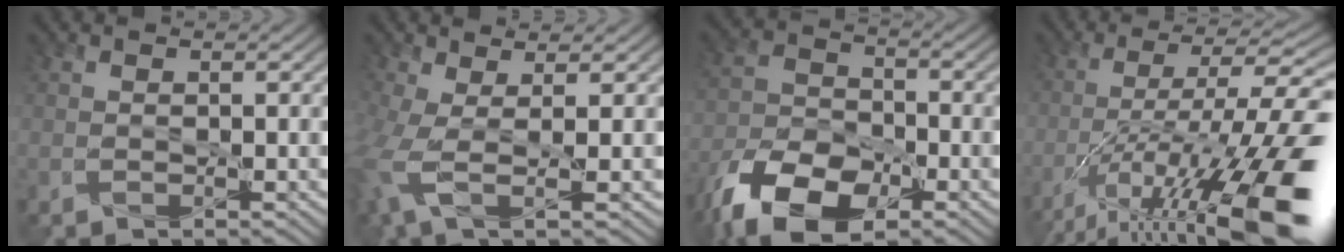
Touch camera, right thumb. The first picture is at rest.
{"total": 6.1, "force": [-0.2, 2.0, 5.8], "torque": [-0.132, -0.011, -0.008]}
{"total": 12.6, "force": [-7.9, 6.2, 7.6], "torque": [-0.161, -0.016, -0.156]}
{"total": 18.6, "force": [-9.2, 5.1, 15.3], "torque": [-0.248, -0.008, -0.160]}